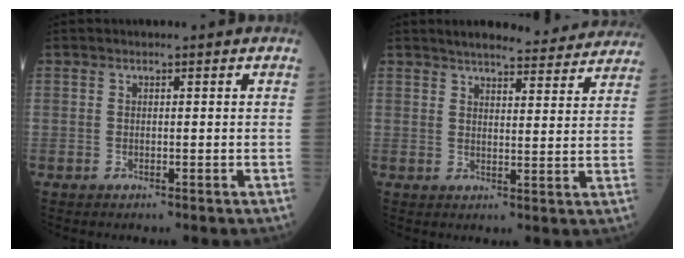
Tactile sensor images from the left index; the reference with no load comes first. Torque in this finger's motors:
{"motor_torque": [0.23, -0.36, 0.04, 0.03]}